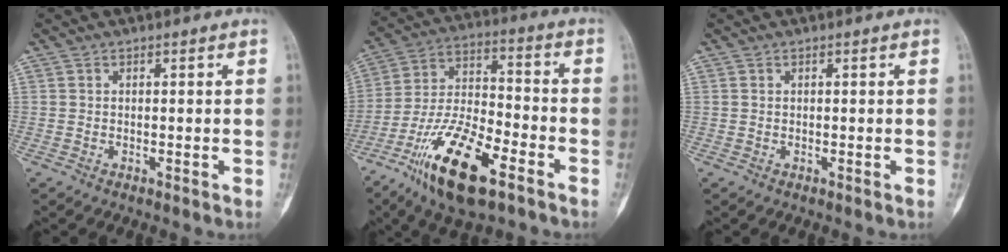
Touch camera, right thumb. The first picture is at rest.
{"total": 18.1, "force": [-10.3, 6.2, 13.5], "torque": [-0.250, 0.054, -0.188]}
{"total": 0.0}